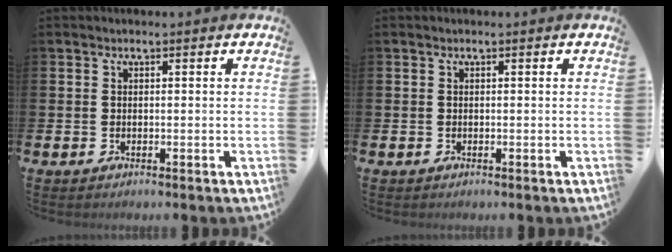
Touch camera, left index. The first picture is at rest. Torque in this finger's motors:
{"motor_torque": [0.00, 0.00, 0.00, 0.00]}